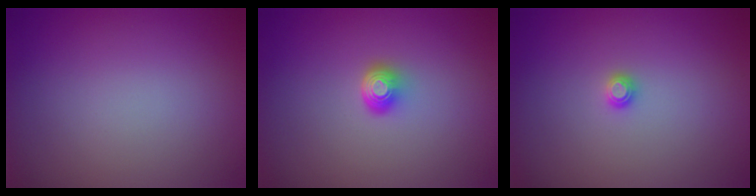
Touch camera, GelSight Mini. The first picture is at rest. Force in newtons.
{"total": 2.0, "press": 1.3, "slide": 1.5}
{"total": 0.8, "press": 0.8, "slide": 0.1}